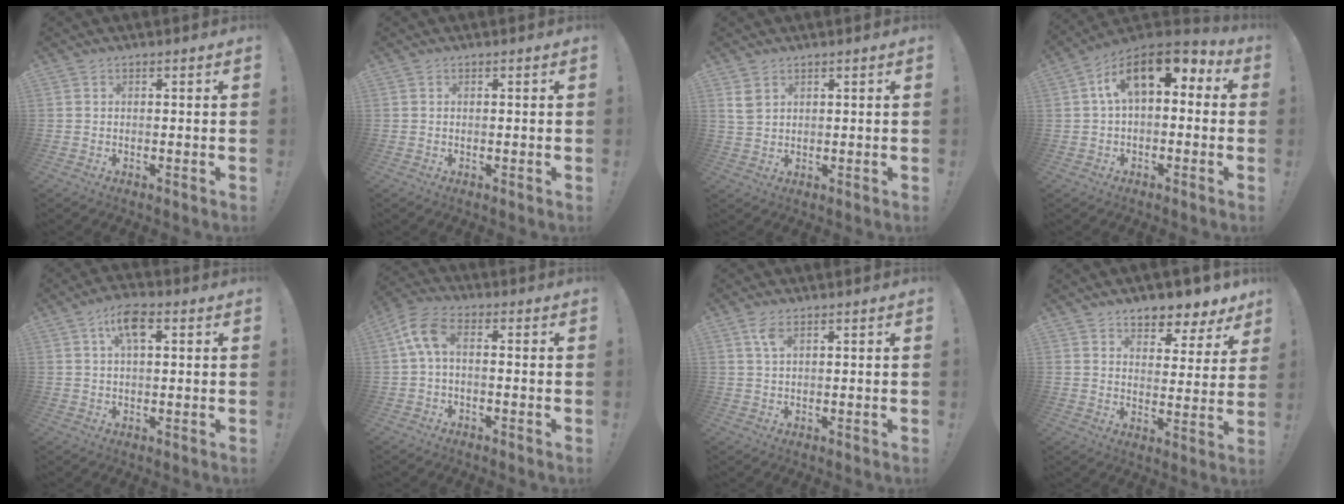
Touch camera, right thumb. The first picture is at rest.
{"total": 0.0}
{"total": 3.6, "force": [2.0, 2.2, 2.0], "torque": [-0.033, -0.007, 0.040]}
{"total": 14.2, "force": [4.8, 7.4, 11.2], "torque": [-0.186, -0.007, 0.085]}
{"total": 7.6, "force": [2.7, 3.6, 6.1], "torque": [-0.096, 0.002, 0.045]}
{"total": 7.7, "force": [1.3, 3.9, 6.5], "torque": [-0.146, 0.002, 0.026]}
{"total": 3.8, "force": [1.9, 1.5, 2.9], "torque": [-0.060, 0.001, 0.033]}
{"total": 7.3, "force": [6.3, 3.0, 1.9], "torque": [-0.019, -0.061, 0.114]}